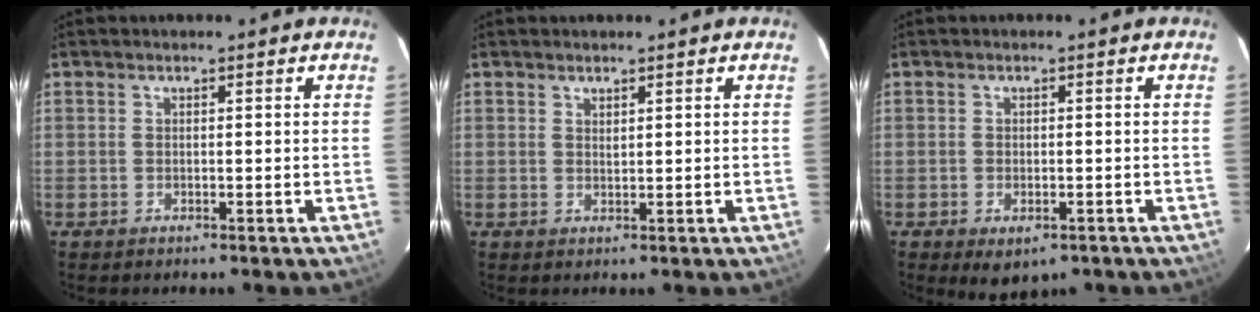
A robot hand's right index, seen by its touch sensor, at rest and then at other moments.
{"total": 0.9, "force": [0.8, 0.3, 0.4], "torque": [-0.006, 0.001, 0.015]}
{"total": 4.6, "force": [-2.3, 2.8, 2.9], "torque": [-0.055, -0.016, -0.029]}